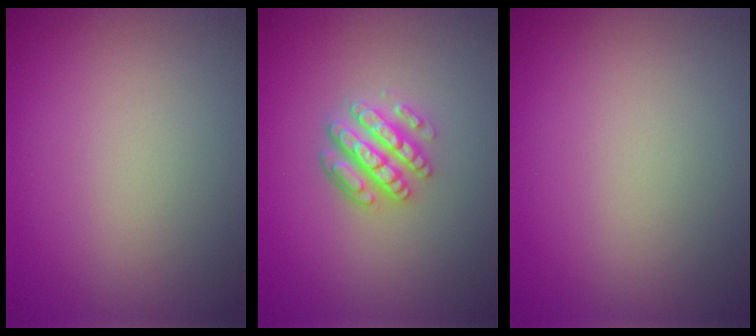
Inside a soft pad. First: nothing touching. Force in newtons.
{"total": 3.6, "press": 3.1, "slide": 1.8}
{"total": 0.0}